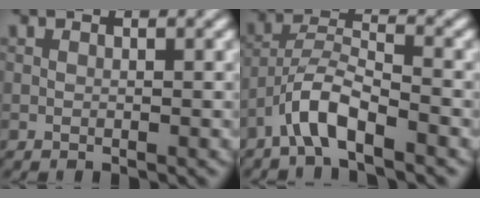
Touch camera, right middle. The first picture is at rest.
{"total": 4.1, "force": [-2.9, 0.7, 2.8], "torque": [-0.052, 0.014, -0.060]}